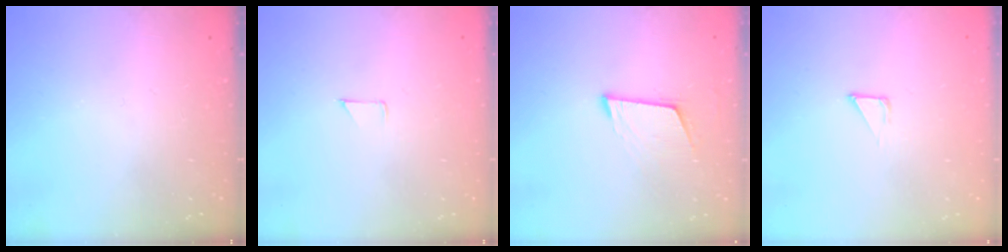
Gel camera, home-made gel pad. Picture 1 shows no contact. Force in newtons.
{"total": 3.2, "press": 3.2, "slide": 0.3}
{"total": 6.7, "press": 6.4, "slide": 2.0}
{"total": 2.1, "press": 2.1, "slide": 0.1}